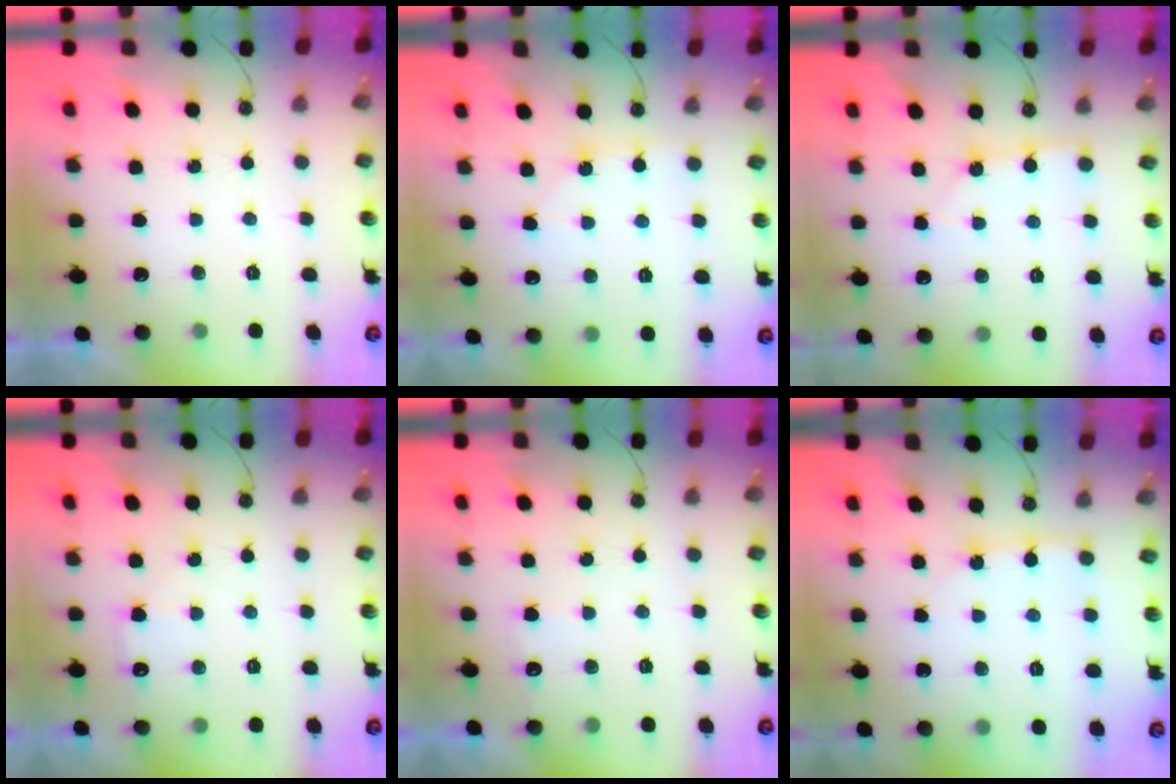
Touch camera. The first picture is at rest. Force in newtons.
{"total": 4.3, "press": 4.3, "slide": 0.6}
{"total": 1.9, "press": 1.9, "slide": 0.2}
{"total": 4.7, "press": 4.6, "slide": 0.6}
{"total": 4.4, "press": 4.4, "slide": 0.4}
{"total": 3.6, "press": 3.6, "slide": 0.1}